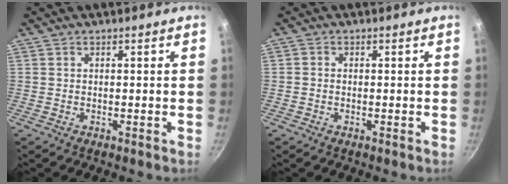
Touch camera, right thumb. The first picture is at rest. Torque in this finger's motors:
{"motor_torque": [-0.34, -0.61, -0.45, -0.17, -0.03]}